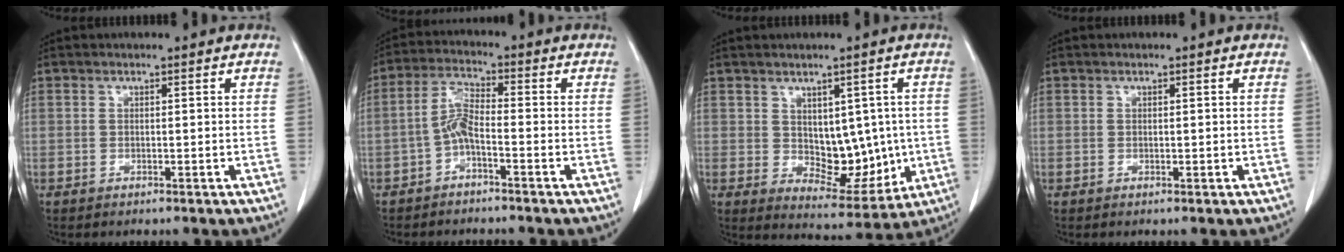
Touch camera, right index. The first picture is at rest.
{"total": 4.5, "force": [-1.7, 0.9, 4.0], "torque": [-0.083, 0.013, -0.035]}
{"total": 8.9, "force": [0.4, 5.3, 7.2], "torque": [-0.083, 0.004, 0.032]}
{"total": 0.0}